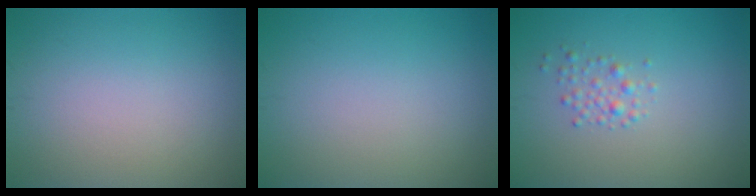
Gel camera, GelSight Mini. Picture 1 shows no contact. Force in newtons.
{"total": 0.0}
{"total": 1.4, "press": 1.4, "slide": 0.0}